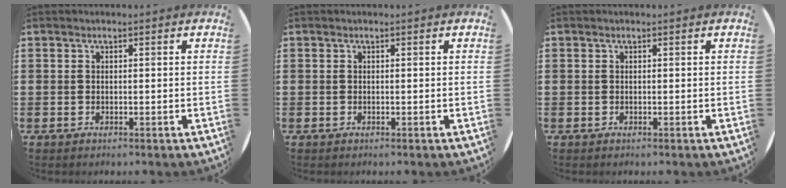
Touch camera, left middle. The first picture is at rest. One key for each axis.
{"total": 0.0}
{"total": 0.0}